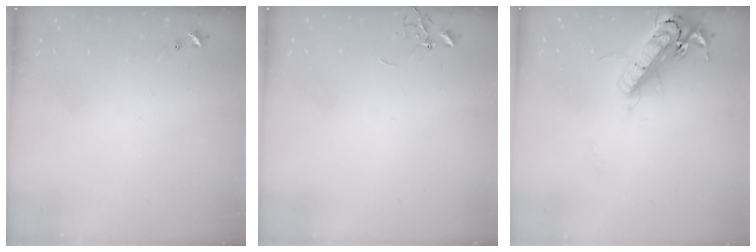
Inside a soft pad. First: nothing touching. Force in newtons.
{"total": 0.0}
{"total": 19.1, "press": 18.6, "slide": 4.1}